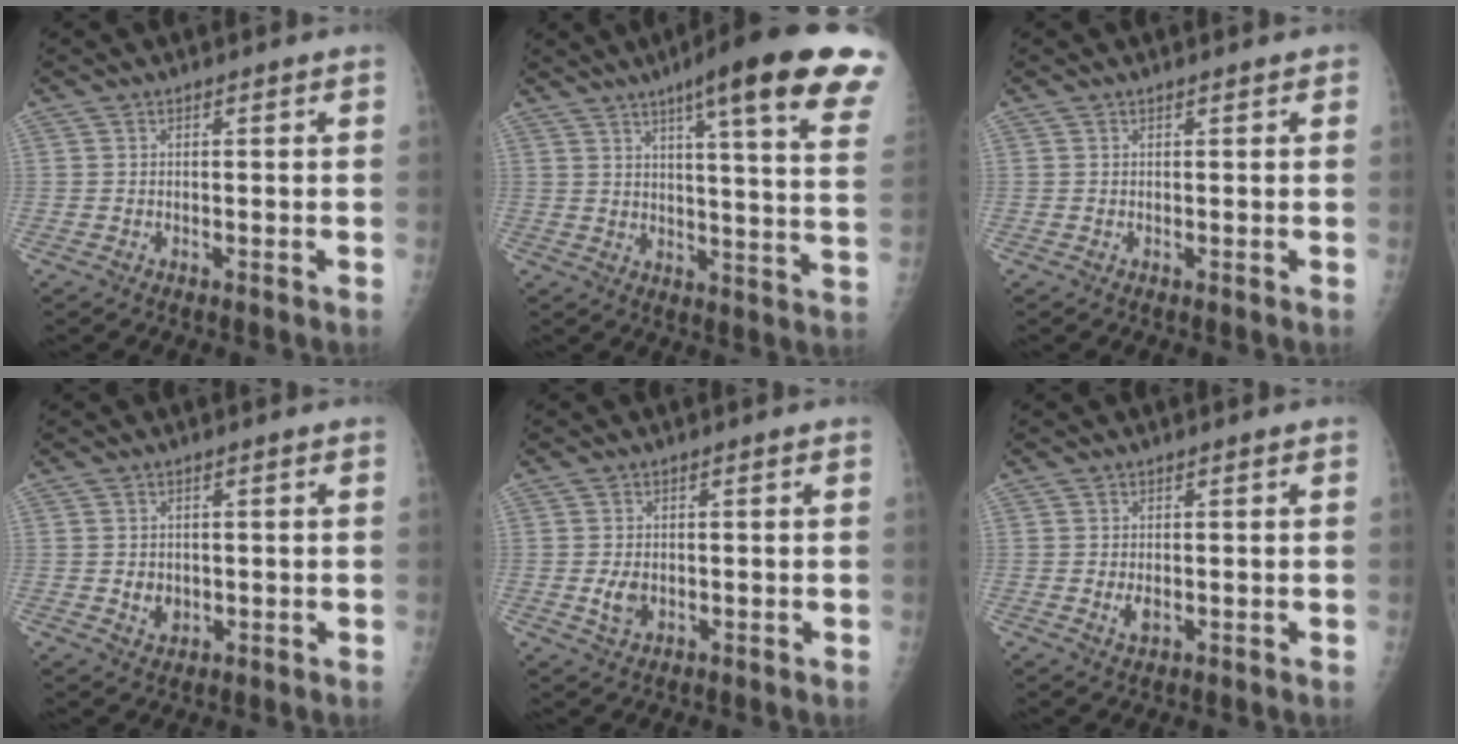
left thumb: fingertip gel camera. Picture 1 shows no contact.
{"total": 23.7, "force": [14.5, 2.7, 18.6], "torque": [-0.233, -0.047, 0.180]}
{"total": 0.5, "force": [0.3, 0.2, 0.3], "torque": [-0.003, 0.000, 0.003]}
{"total": 2.6, "force": [-0.2, 2.2, 1.4], "torque": [-0.012, -0.001, 0.007]}
{"total": 3.0, "force": [-0.4, 2.0, 2.1], "torque": [-0.037, -0.003, -0.002]}
{"total": 1.9, "force": [-0.2, 1.1, 1.5], "torque": [-0.025, -0.004, 0.001]}